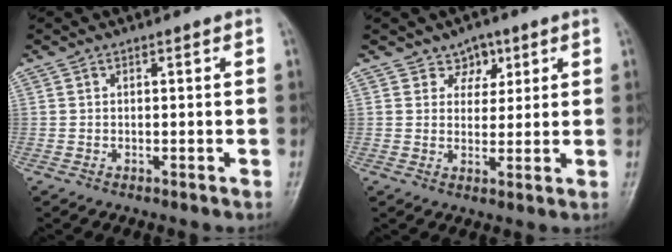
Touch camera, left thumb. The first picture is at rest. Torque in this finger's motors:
{"motor_torque": [-0.04, -0.05, 0.16, 0.06, -0.01]}